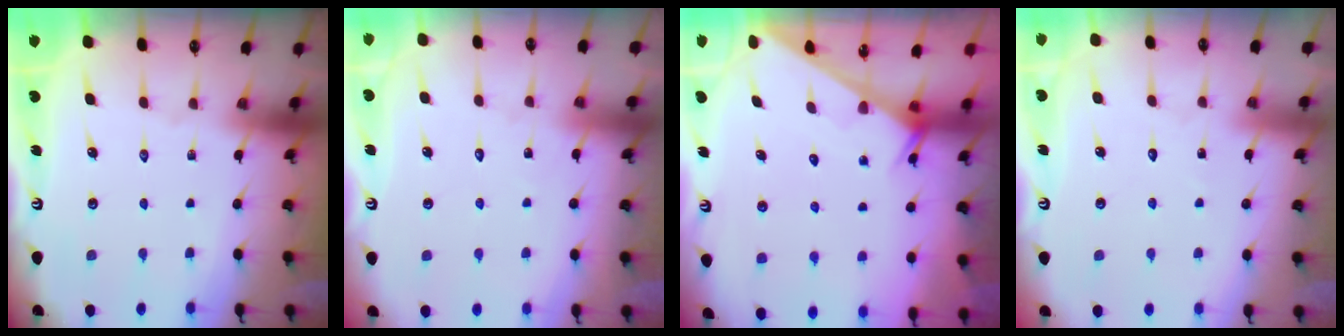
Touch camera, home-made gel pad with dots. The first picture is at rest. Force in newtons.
{"total": 6.1, "press": 6.1, "slide": 0.6}
{"total": 2.6, "press": 2.6, "slide": 0.2}
{"total": 3.5, "press": 3.5, "slide": 0.3}